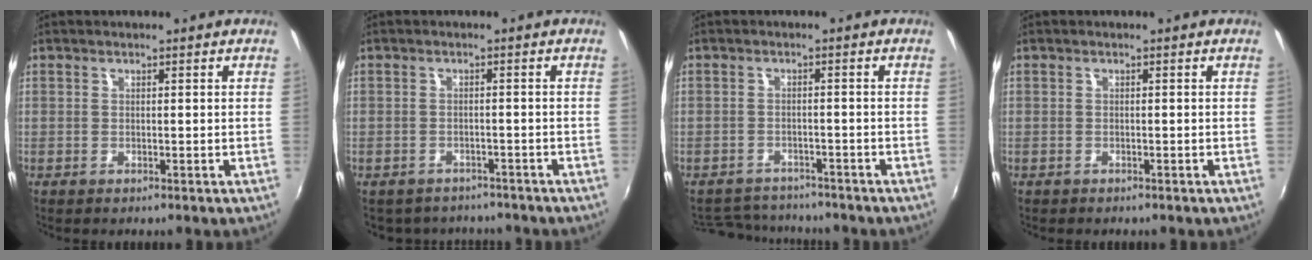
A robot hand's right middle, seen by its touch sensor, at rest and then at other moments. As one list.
[{"total": 6.8, "force": [-5.9, 3.1, 1.4], "torque": [-0.037, -0.011, -0.082]}, {"total": 8.4, "force": [-7.8, 2.8, 1.7], "torque": [-0.050, 0.008, -0.117]}, {"total": 0.7, "force": [-0.6, 0.4, 0.1], "torque": [-0.006, -0.001, -0.009]}]